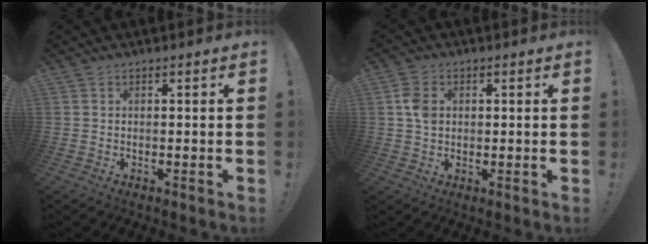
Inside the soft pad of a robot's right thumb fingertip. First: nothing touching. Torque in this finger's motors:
{"motor_torque": [0.59, 1.01, 0.47, -0.34, 0.00]}